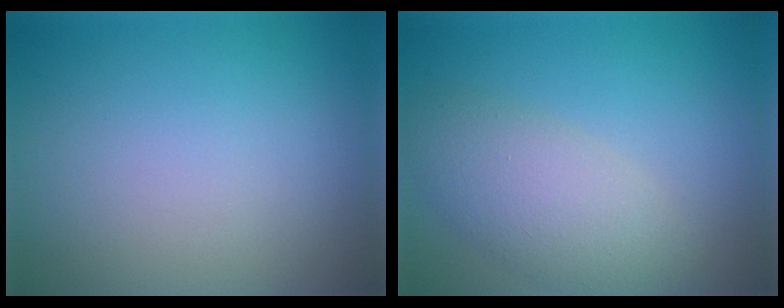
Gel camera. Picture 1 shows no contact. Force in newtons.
{"total": 4.9, "press": 4.9, "slide": 0.4}